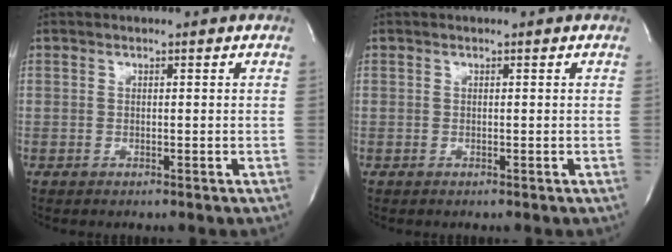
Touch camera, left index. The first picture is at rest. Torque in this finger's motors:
{"motor_torque": [0.00, 0.00, 0.00, 0.00]}